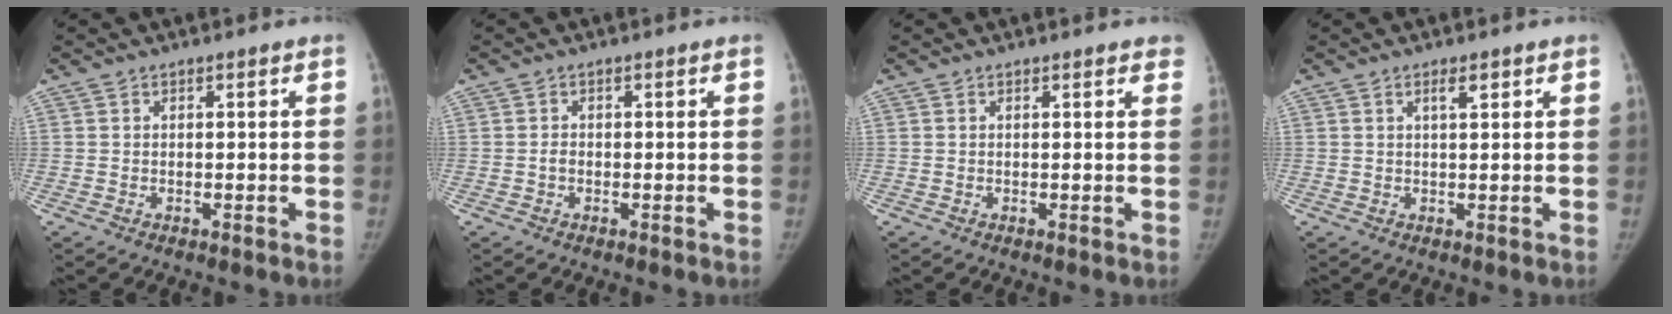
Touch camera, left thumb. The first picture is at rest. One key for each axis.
{"total": 1.1, "fx": -0.4, "fy": 0.8, "fz": 0.6, "tx": -0.004, "ty": 0.006, "tz": -0.009}
{"total": 1.7, "fx": 1.4, "fy": 0.7, "fz": 0.8, "tx": 0.005, "ty": -0.001, "tz": 0.006}
{"total": 2.3, "fx": 1.2, "fy": 0.6, "fz": 1.9, "tx": -0.028, "ty": -0.005, "tz": 0.020}